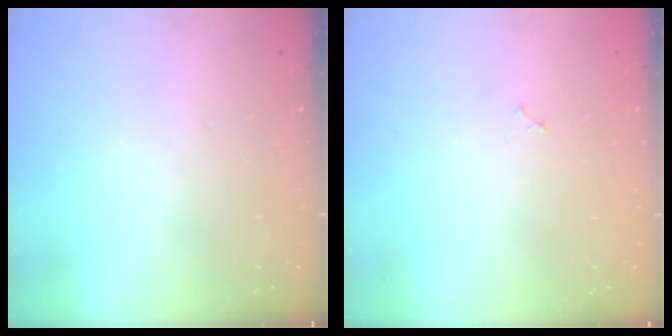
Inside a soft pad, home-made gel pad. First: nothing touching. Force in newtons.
{"total": 2.3, "press": 2.3, "slide": 0.2}